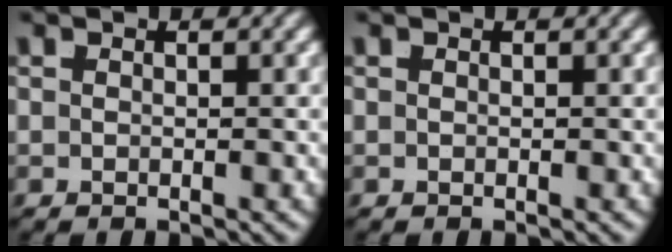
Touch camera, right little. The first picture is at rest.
{"total": 0.0}